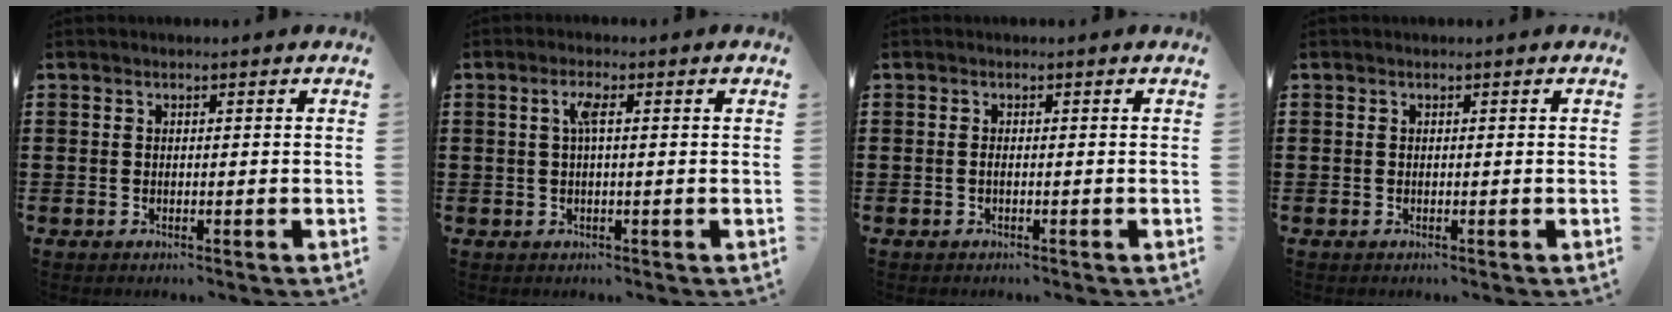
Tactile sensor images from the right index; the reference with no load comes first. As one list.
[{"total": 2.7, "force": [0.5, 0.2, 2.7], "torque": [-0.054, 0.003, 0.005]}, {"total": 0.5, "force": [-0.2, 0.1, 0.5], "torque": [-0.010, -0.003, -0.002]}, {"total": 0.0}]